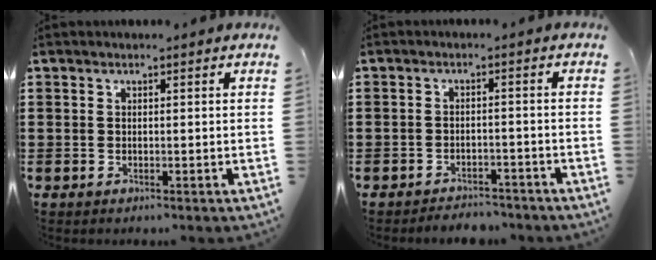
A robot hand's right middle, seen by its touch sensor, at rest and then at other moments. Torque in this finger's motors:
{"motor_torque": [1.22, 0.92, 0.01, 0.04]}